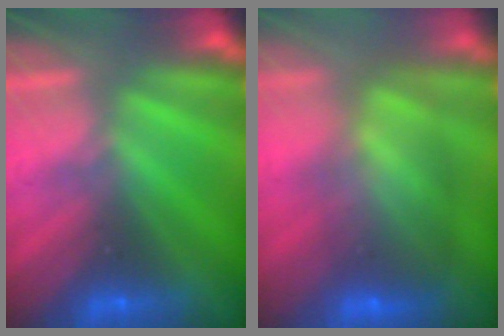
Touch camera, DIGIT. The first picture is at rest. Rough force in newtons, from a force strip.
{"total": 7.5}